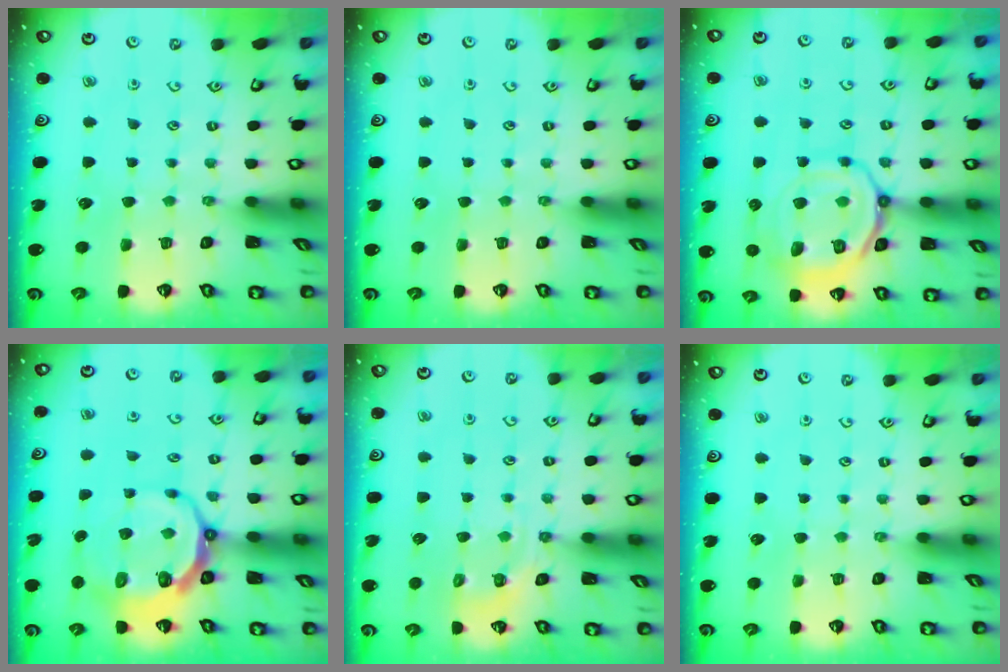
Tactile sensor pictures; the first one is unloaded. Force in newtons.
{"total": 0.0}
{"total": 15.5, "press": 15.4, "slide": 1.7}
{"total": 10.0, "press": 9.1, "slide": 4.0}
{"total": 5.4, "press": 5.2, "slide": 1.2}
{"total": 0.0}